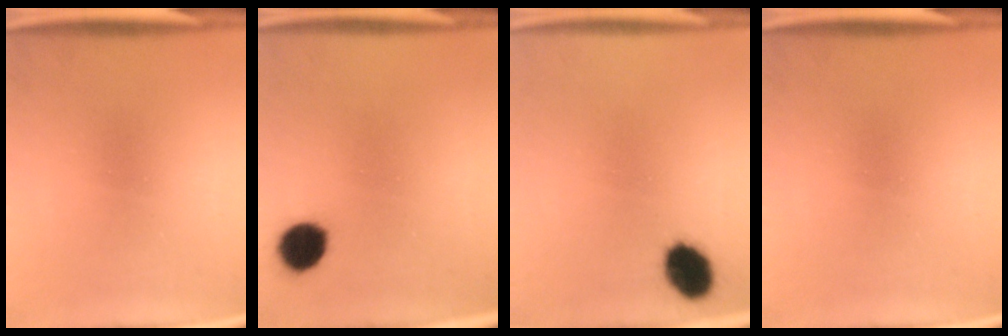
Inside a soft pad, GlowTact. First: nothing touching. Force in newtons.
{"total": 6.9}
{"total": 8.0}
{"total": 0.0}